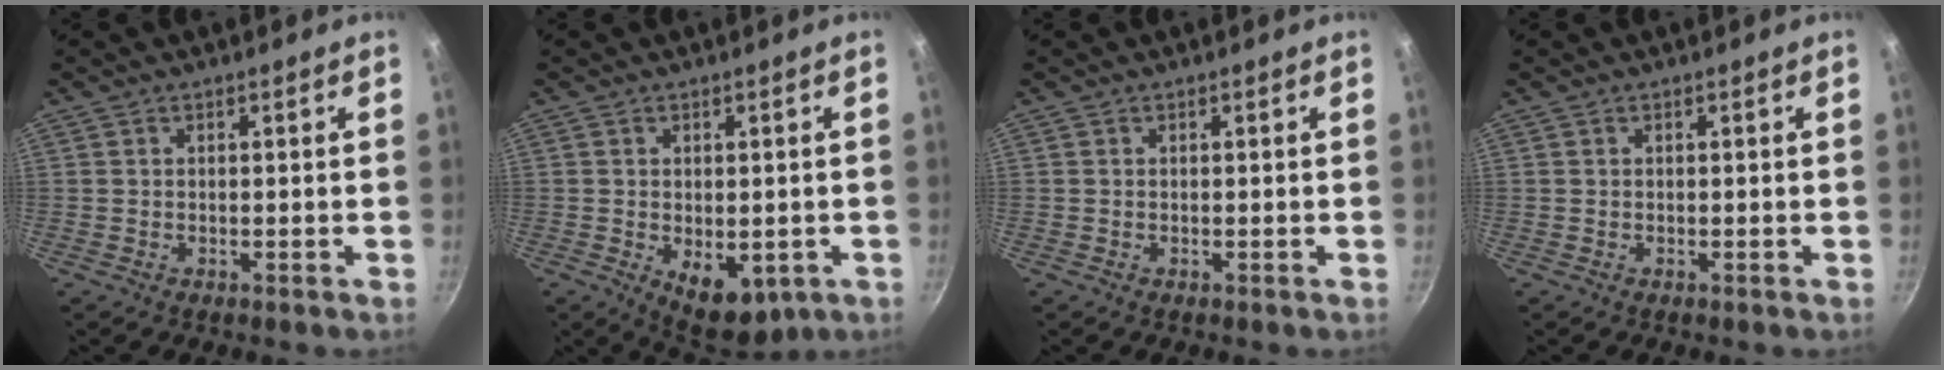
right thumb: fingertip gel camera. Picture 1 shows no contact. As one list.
[{"total": 8.6, "force": [-2.1, 5.1, 6.7], "torque": [-0.072, -0.008, -0.014]}, {"total": 0.0}, {"total": 0.0}]